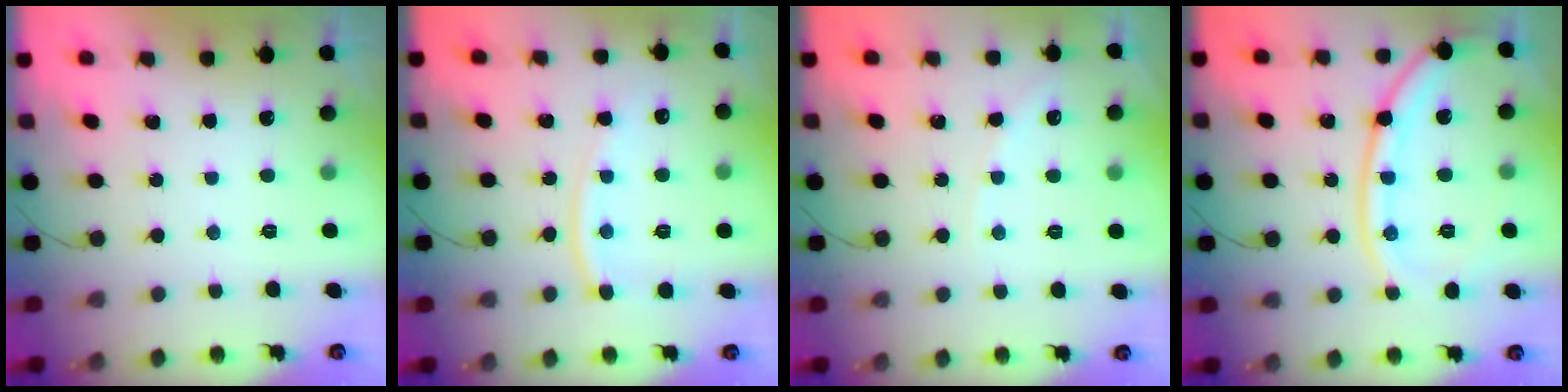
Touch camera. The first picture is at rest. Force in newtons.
{"total": 9.7, "press": 9.7, "slide": 0.5}
{"total": 3.2, "press": 3.1, "slide": 0.5}
{"total": 15.2, "press": 15.1, "slide": 1.9}